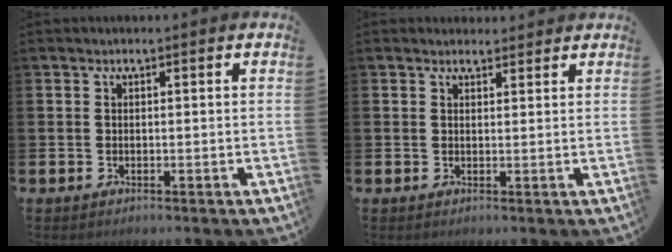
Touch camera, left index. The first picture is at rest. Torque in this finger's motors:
{"motor_torque": [0.68, -0.99, 0.02, 0.01]}